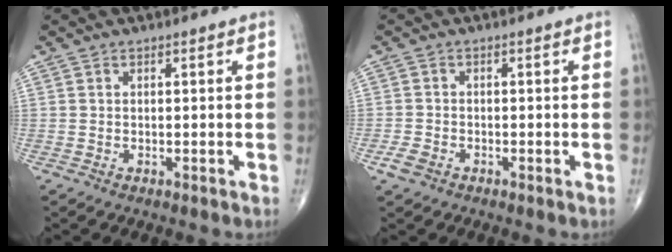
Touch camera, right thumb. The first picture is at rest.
{"total": 2.5, "force": [-1.4, 1.6, 1.4], "torque": [-0.030, 0.000, -0.027]}